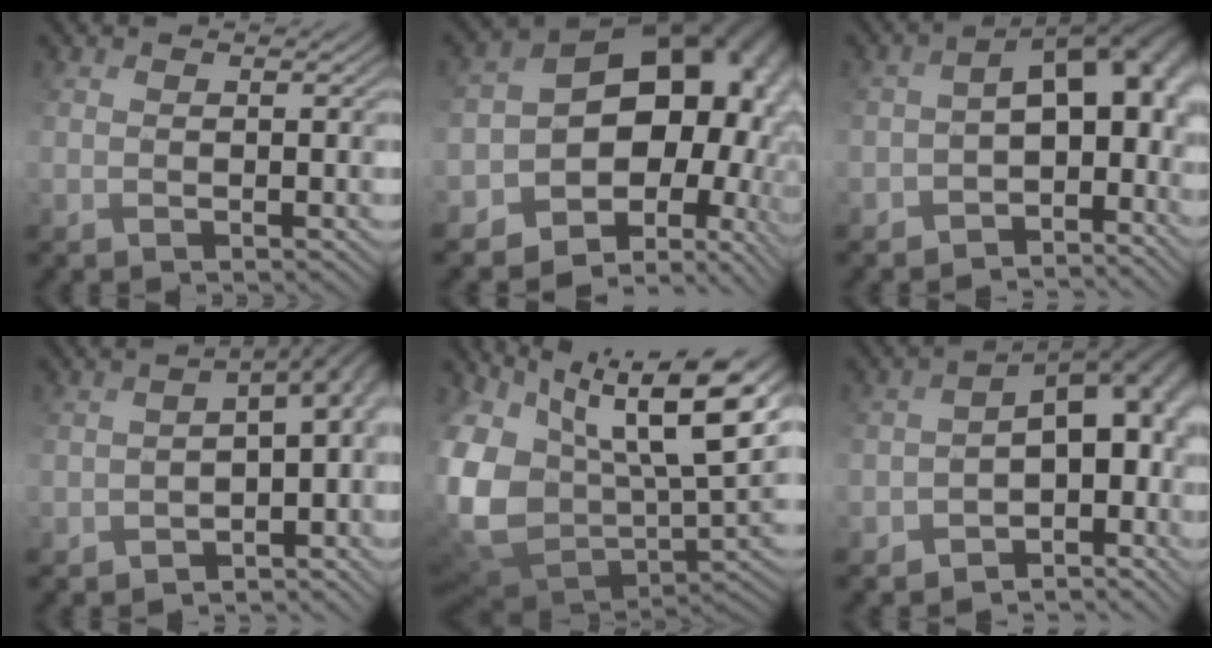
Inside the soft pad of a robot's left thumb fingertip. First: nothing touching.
{"total": 18.0, "force": [-1.0, 13.4, 12.0], "torque": [-0.149, -0.027, 0.016]}
{"total": 10.7, "force": [-3.1, 6.4, 8.1], "torque": [-0.106, -0.014, -0.035]}
{"total": 8.5, "force": [-3.5, 5.2, 5.7], "torque": [-0.078, -0.033, -0.036]}
{"total": 18.6, "force": [2.3, 12.2, 13.8], "torque": [-0.258, -0.017, 0.076]}
{"total": 12.3, "force": [-3.6, 7.2, 9.3], "torque": [-0.136, -0.024, -0.022]}